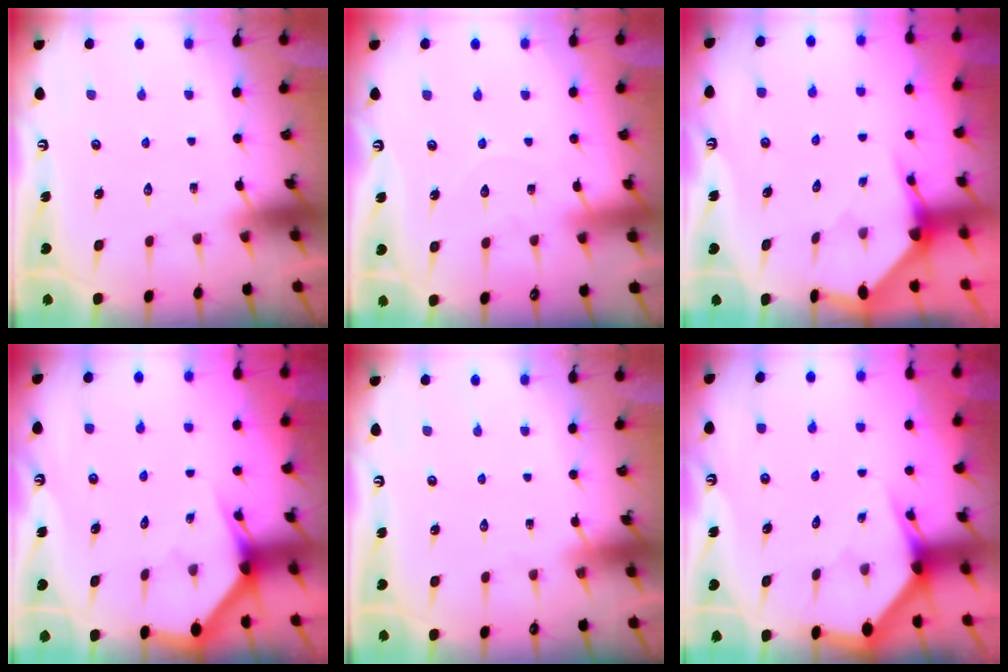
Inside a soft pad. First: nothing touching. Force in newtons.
{"total": 5.7, "press": 5.7, "slide": 0.5}
{"total": 3.3, "press": 3.3, "slide": 0.1}
{"total": 2.9, "press": 2.9, "slide": 0.1}
{"total": 0.0}
{"total": 2.6, "press": 2.6, "slide": 0.2}